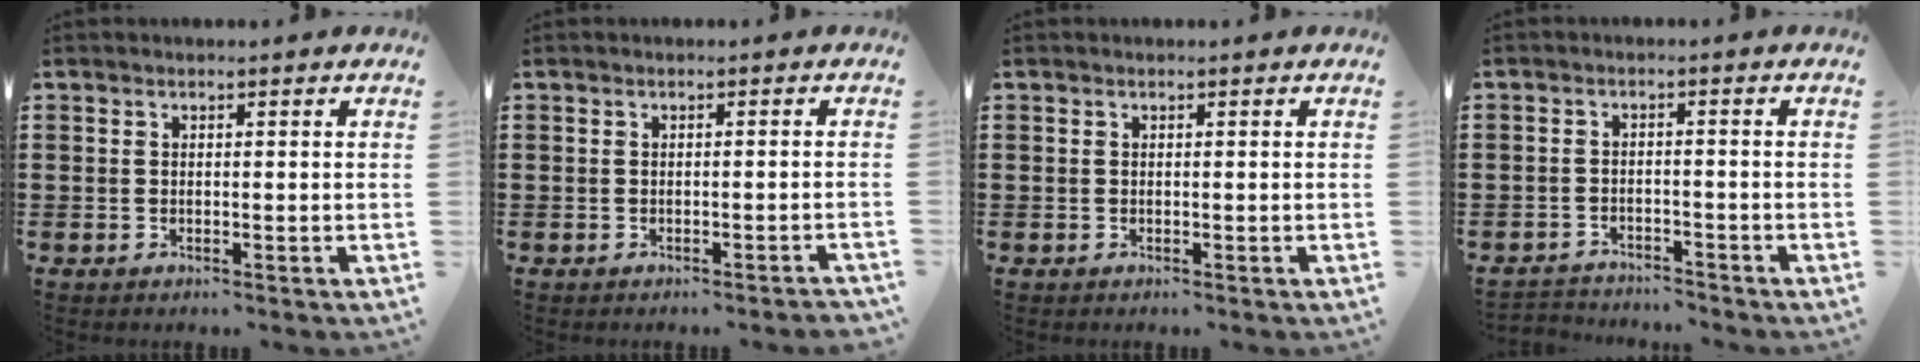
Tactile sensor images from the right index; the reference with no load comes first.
{"total": 0.8, "force": [-0.7, -0.1, 0.5], "torque": [-0.009, -0.004, -0.012]}
{"total": 0.0}
{"total": 2.8, "force": [-2.8, 0.4, -0.4], "torque": [-0.003, 0.000, -0.064]}